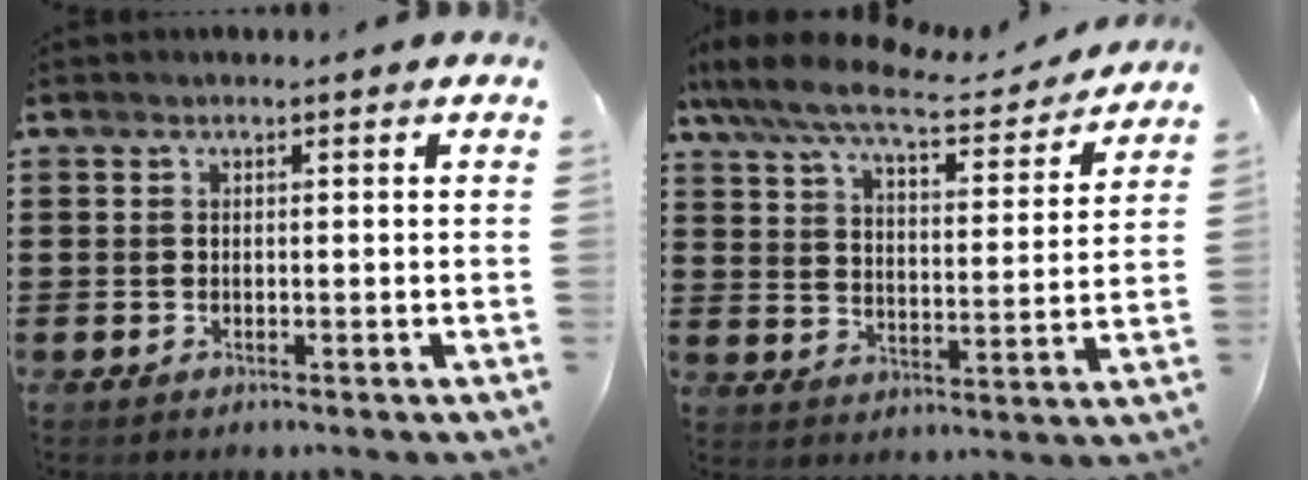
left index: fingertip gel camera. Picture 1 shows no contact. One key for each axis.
{"total": 8.3, "fx": 7.3, "fy": 0.9, "fz": 3.9, "tx": -0.107, "ty": -0.036, "tz": 0.123}